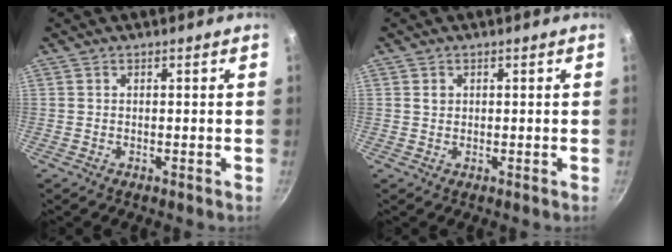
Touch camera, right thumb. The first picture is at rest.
{"total": 1.2, "force": [0.4, 1.0, 0.5], "torque": [-0.006, 0.000, 0.005]}